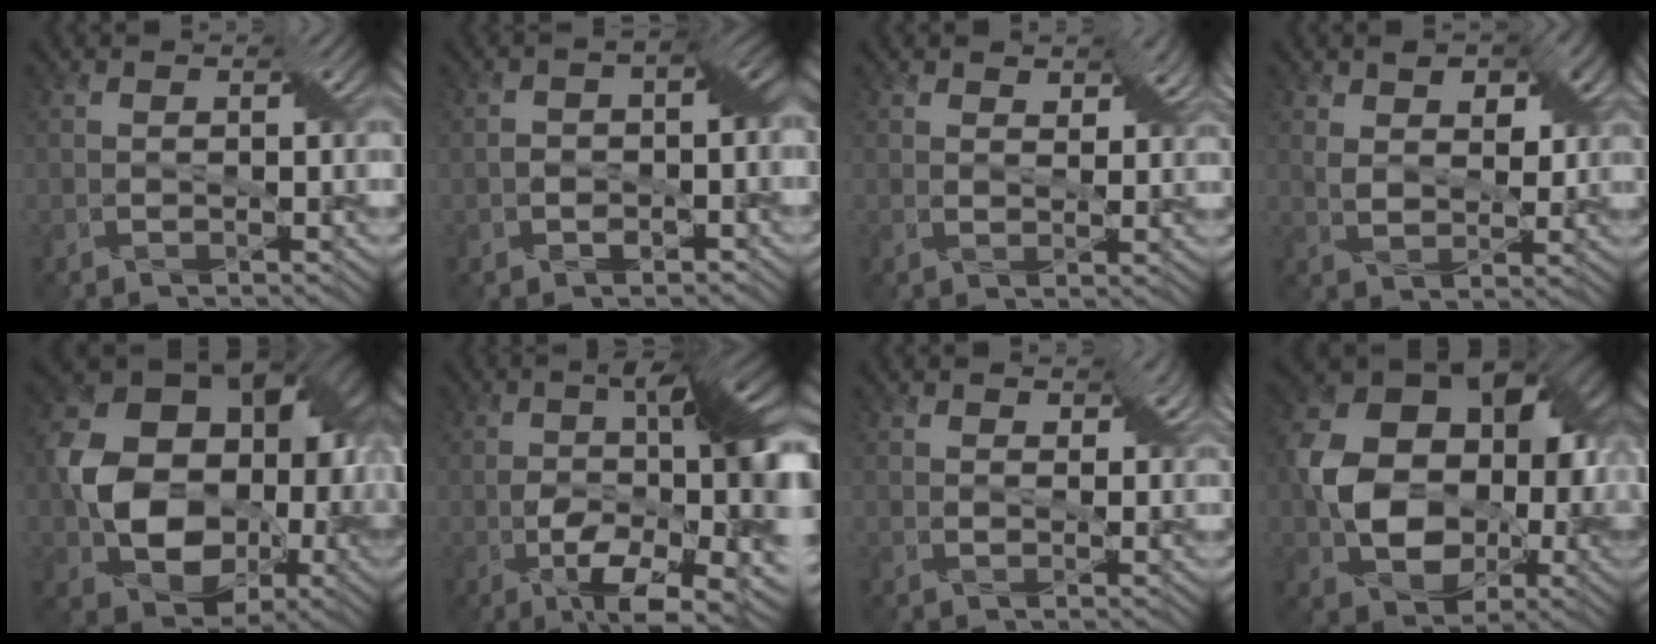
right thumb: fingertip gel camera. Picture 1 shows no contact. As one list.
[{"total": 5.9, "force": [-1.2, 3.6, 4.6], "torque": [-0.065, 0.001, -0.024]}, {"total": 4.5, "force": [2.6, 2.3, 2.8], "torque": [-0.046, -0.003, 0.042]}, {"total": 8.2, "force": [3.6, 5.0, 5.4], "torque": [-0.097, 0.002, 0.061]}, {"total": 15.9, "force": [-0.7, 11.9, 10.4], "torque": [-0.179, -0.012, -0.008]}, {"total": 15.5, "force": [-3.3, 5.1, 14.2], "torque": [-0.216, -0.004, -0.055]}, {"total": 3.7, "force": [2.0, 2.1, 2.3], "torque": [-0.036, -0.003, 0.030]}, {"total": 14.2, "force": [-0.2, 10.6, 9.5], "torque": [-0.161, 0.005, -0.001]}]